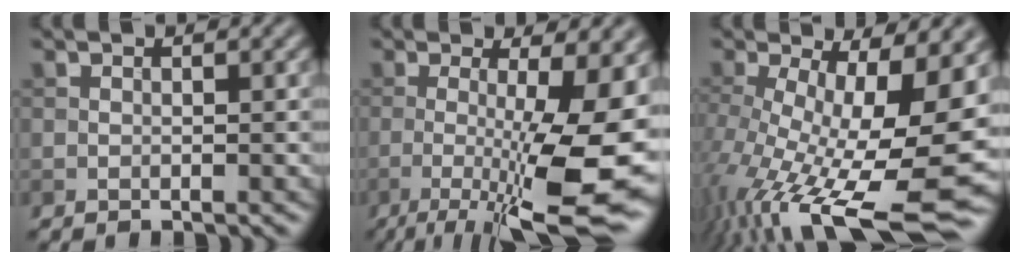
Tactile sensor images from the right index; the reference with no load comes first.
{"total": 13.7, "force": [-2.9, 3.2, 13.0], "torque": [-0.184, -0.012, -0.040]}
{"total": 16.3, "force": [-4.1, 5.8, 14.7], "torque": [-0.255, -0.027, -0.058]}